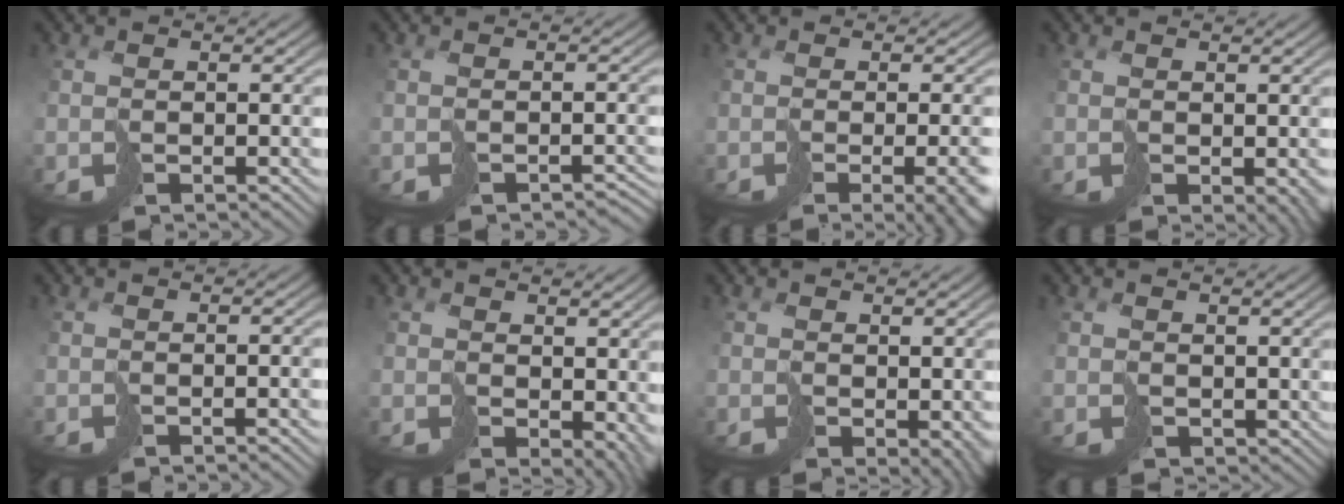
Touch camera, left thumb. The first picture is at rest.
{"total": 1.7, "force": [-1.4, 0.5, 0.8], "torque": [-0.009, -0.002, -0.018]}
{"total": 8.5, "force": [-2.8, 3.1, 7.4], "torque": [-0.072, -0.018, -0.021]}
{"total": 2.2, "force": [-0.1, 1.4, 1.8], "torque": [-0.025, -0.009, 0.000]}
{"total": 1.2, "force": [-0.3, 0.0, 1.1], "torque": [-0.017, 0.001, -0.008]}
{"total": 6.5, "force": [1.0, 4.5, 4.6], "torque": [-0.081, -0.024, 0.035]}
{"total": 3.4, "force": [0.1, 2.2, 2.5], "torque": [-0.039, -0.013, 0.007]}
{"total": 1.6, "force": [1.0, 1.1, 0.4], "torque": [-0.015, -0.002, 0.020]}